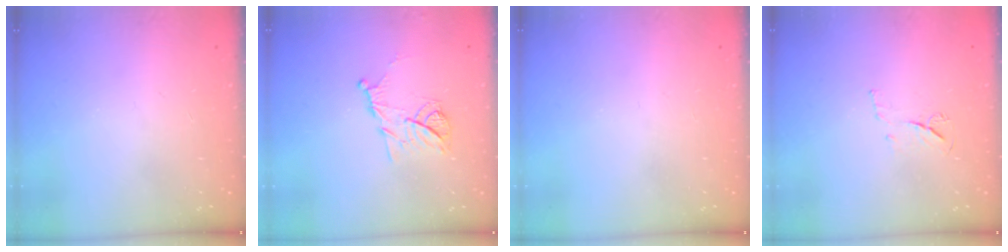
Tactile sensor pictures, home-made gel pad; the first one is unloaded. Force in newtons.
{"total": 10.0, "press": 10.0, "slide": 1.0}
{"total": 0.0}
{"total": 4.7, "press": 4.6, "slide": 0.8}